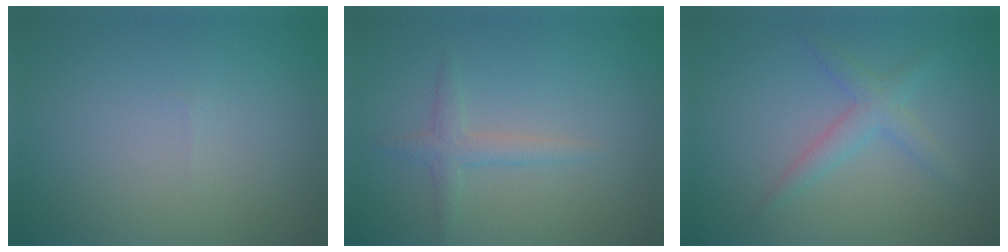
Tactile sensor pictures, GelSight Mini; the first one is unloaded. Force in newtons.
{"total": 1.7, "press": 1.7, "slide": 0.1}
{"total": 2.3, "press": 2.3, "slide": 0.2}